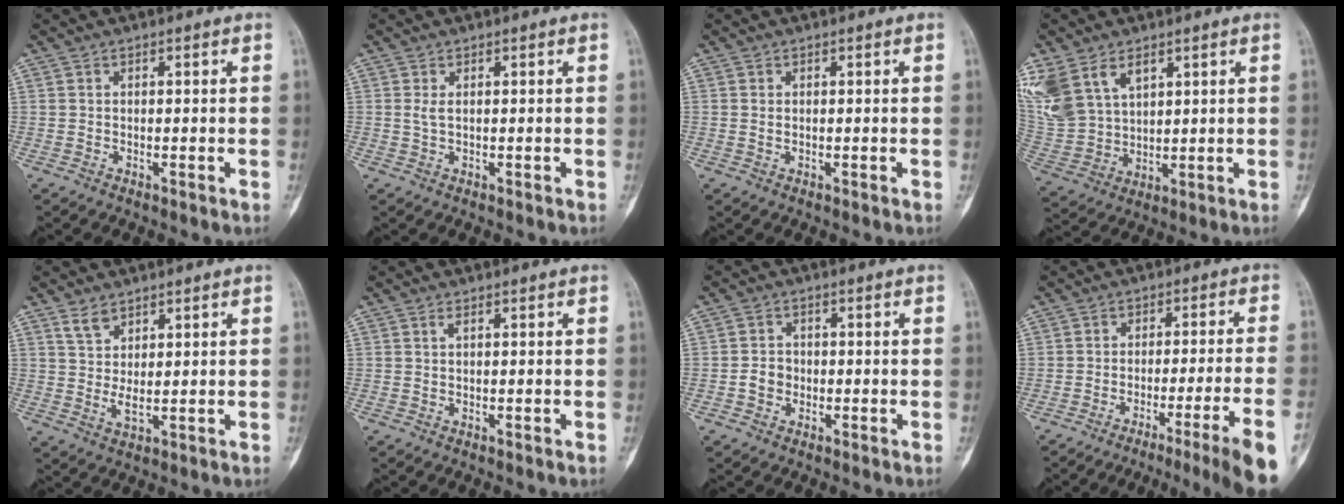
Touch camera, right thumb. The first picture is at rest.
{"total": 1.2, "force": [0.3, 0.4, 1.1], "torque": [-0.030, 0.002, 0.010]}
{"total": 0.6, "force": [0.2, 0.4, 0.4], "torque": [-0.011, 0.002, 0.006]}
{"total": 15.8, "force": [7.9, 10.5, 8.8], "torque": [-0.202, -0.006, 0.176]}
{"total": 4.2, "force": [2.7, 2.1, 2.5], "torque": [-0.044, -0.020, 0.058]}
{"total": 0.6, "force": [0.2, 0.0, 0.5], "torque": [-0.012, 0.004, 0.004]}
{"total": 2.9, "force": [-0.8, 2.5, 1.2], "torque": [-0.009, 0.010, -0.019]}
{"total": 14.0, "force": [-8.4, -0.9, 11.1], "torque": [-0.138, 0.035, -0.119]}